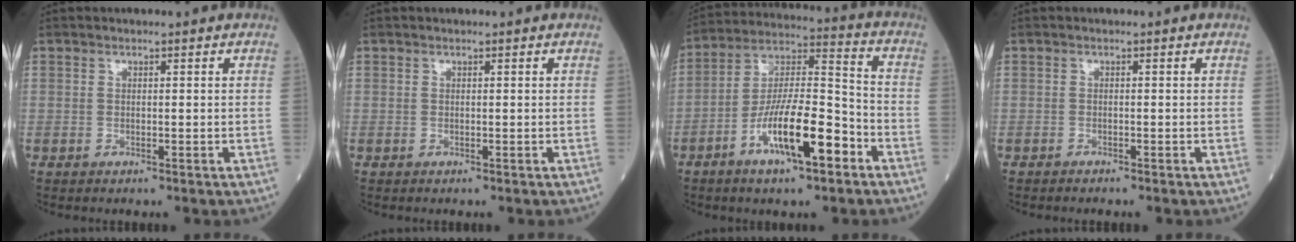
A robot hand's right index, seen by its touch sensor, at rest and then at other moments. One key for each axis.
{"total": 0.0}
{"total": 14.3, "fx": -6.6, "fy": 3.1, "fz": 12.3, "tx": -0.224, "ty": 0.002, "tz": -0.118}
{"total": 0.6, "fx": -0.6, "fy": 0.0, "fz": 0.2, "tx": -0.007, "ty": -0.001, "tz": -0.012}